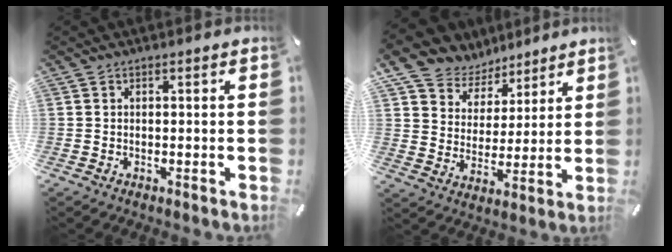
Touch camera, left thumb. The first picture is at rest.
{"total": 10.8, "force": [7.6, 7.4, 1.8], "torque": [-0.053, -0.053, 0.150]}